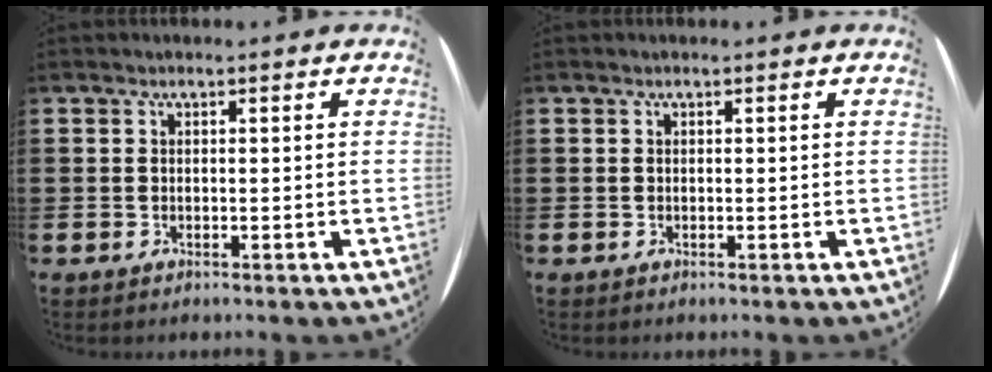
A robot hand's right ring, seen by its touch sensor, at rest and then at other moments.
{"total": 0.0}